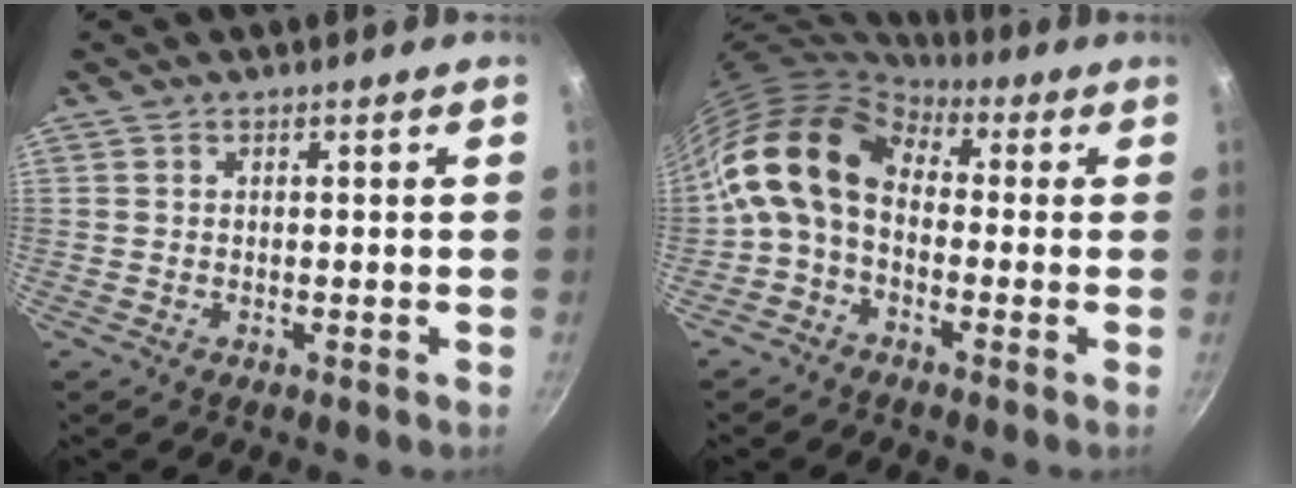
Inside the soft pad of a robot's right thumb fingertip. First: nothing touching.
{"total": 12.3, "force": [0.1, 8.5, 8.9], "torque": [-0.152, 0.028, -0.024]}